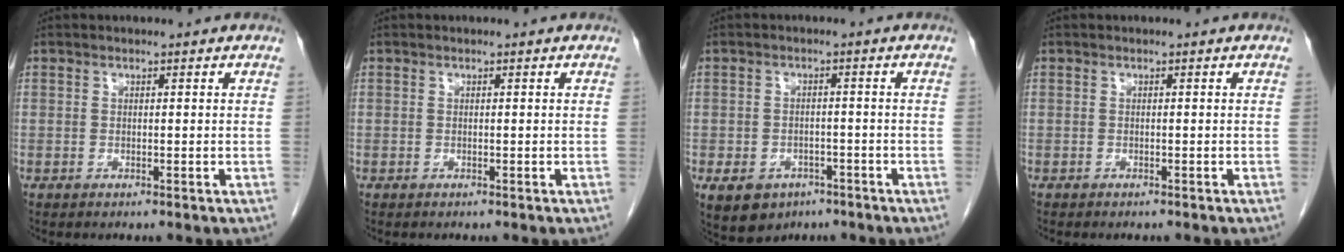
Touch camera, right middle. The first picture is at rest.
{"total": 0.0}
{"total": 11.3, "force": [-5.7, 8.7, 4.4], "torque": [-0.112, 0.002, -0.076]}
{"total": 1.9, "force": [-1.7, 0.5, 0.8], "torque": [-0.016, -0.004, -0.018]}